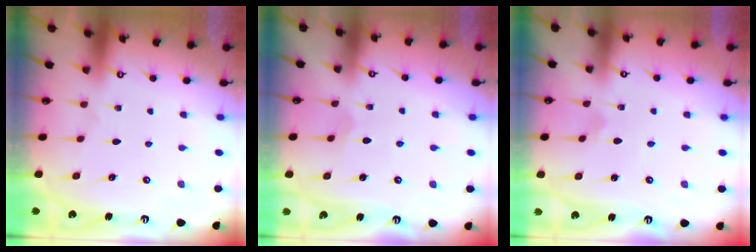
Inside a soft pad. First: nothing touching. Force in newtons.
{"total": 3.3, "press": 3.2, "slide": 0.4}
{"total": 0.0}